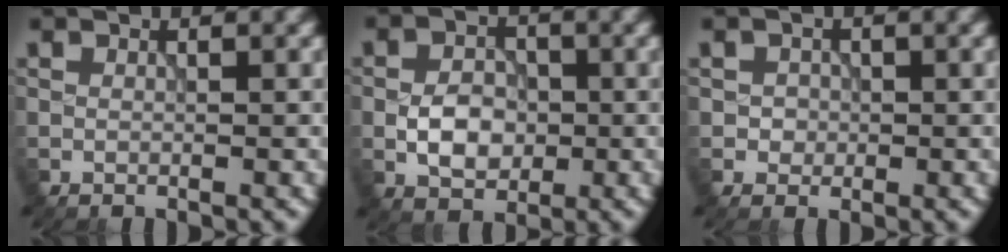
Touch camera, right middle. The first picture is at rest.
{"total": 3.9, "force": [-0.8, 2.8, 2.6], "torque": [-0.043, 0.002, -0.016]}
{"total": 1.1, "force": [0.0, 1.1, 0.3], "torque": [0.003, -0.004, 0.001]}